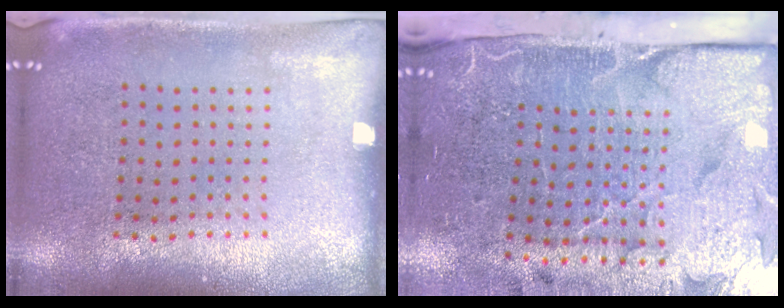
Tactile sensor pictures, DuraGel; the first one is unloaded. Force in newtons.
{"total": 5.2, "press": 4.1, "slide": 3.2}